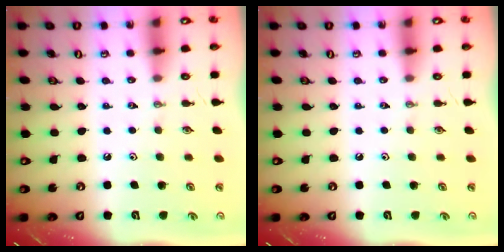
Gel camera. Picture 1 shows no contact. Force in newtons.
{"total": 0.0}